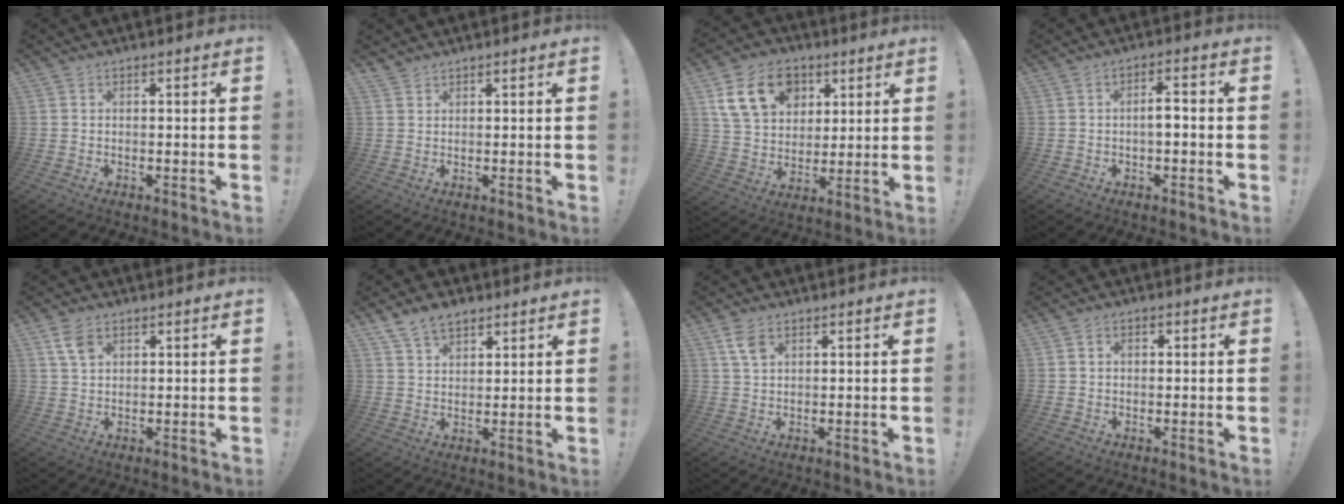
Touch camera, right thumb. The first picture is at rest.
{"total": 1.8, "force": [1.7, 0.5, 0.2], "torque": [-0.001, -0.011, 0.032]}
{"total": 17.0, "force": [7.3, 12.6, 8.8], "torque": [-0.145, -0.018, 0.142]}
{"total": 3.7, "force": [-1.1, 1.1, 3.4], "torque": [-0.053, 0.008, -0.023]}
{"total": 4.8, "force": [2.5, 2.7, 3.1], "torque": [-0.053, -0.005, 0.047]}
{"total": 7.5, "force": [5.4, 4.1, 3.2], "torque": [-0.062, -0.020, 0.103]}
{"total": 4.8, "force": [2.5, 2.5, 3.3], "torque": [-0.058, -0.007, 0.048]}
{"total": 1.4, "force": [-0.2, 1.2, 0.7], "torque": [-0.009, 0.004, -0.006]}